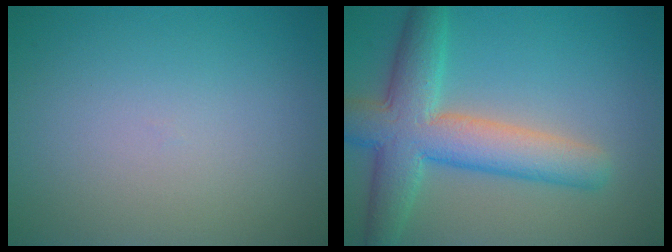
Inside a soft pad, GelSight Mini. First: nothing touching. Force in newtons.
{"total": 7.7, "press": 7.7, "slide": 0.4}